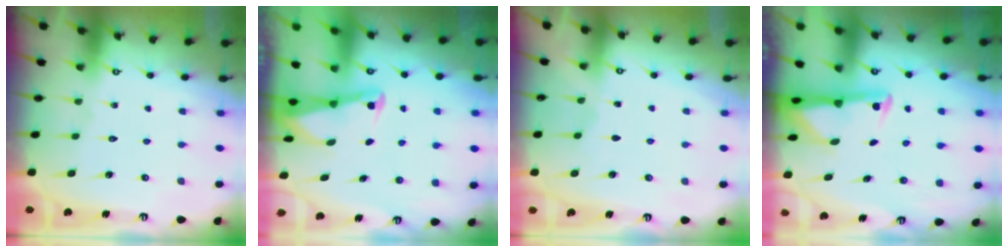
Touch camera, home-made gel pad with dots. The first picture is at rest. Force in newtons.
{"total": 2.2, "press": 2.2, "slide": 0.3}
{"total": 2.0, "press": 2.0, "slide": 0.3}
{"total": 2.7, "press": 2.7, "slide": 0.7}